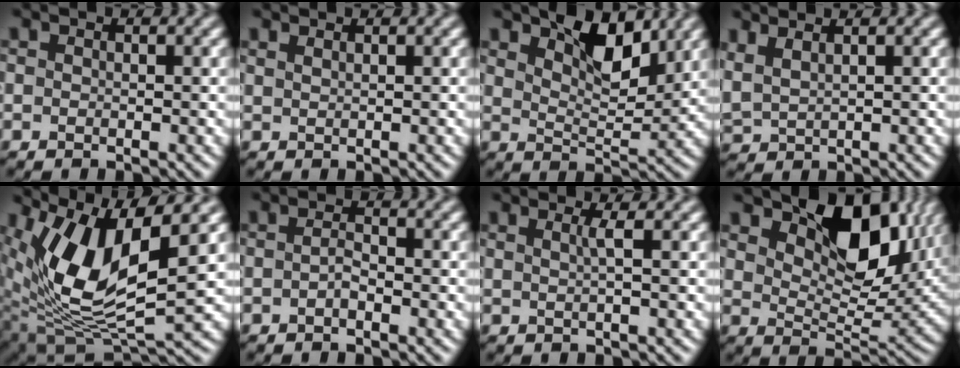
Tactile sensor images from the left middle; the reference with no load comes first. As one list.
[{"total": 1.2, "force": [1.0, 0.4, 0.5], "torque": [-0.005, 0.001, 0.010]}, {"total": 6.0, "force": [4.2, 2.2, 3.7], "torque": [-0.060, 0.004, 0.068]}, {"total": 2.9, "force": [2.3, 1.0, 1.4], "torque": [-0.035, 0.019, 0.040]}, {"total": 10.0, "force": [3.6, 4.0, 8.4], "torque": [-0.172, -0.008, 0.072]}, {"total": 0.9, "force": [-0.4, 0.3, 0.7], "torque": [-0.016, 0.007, -0.011]}, {"total": 1.2, "force": [0.5, 0.2, 1.0], "torque": [-0.013, 0.010, 0.005]}, {"total": 8.9, "force": [5.0, 4.3, 6.0], "torque": [-0.089, 0.000, 0.081]}]